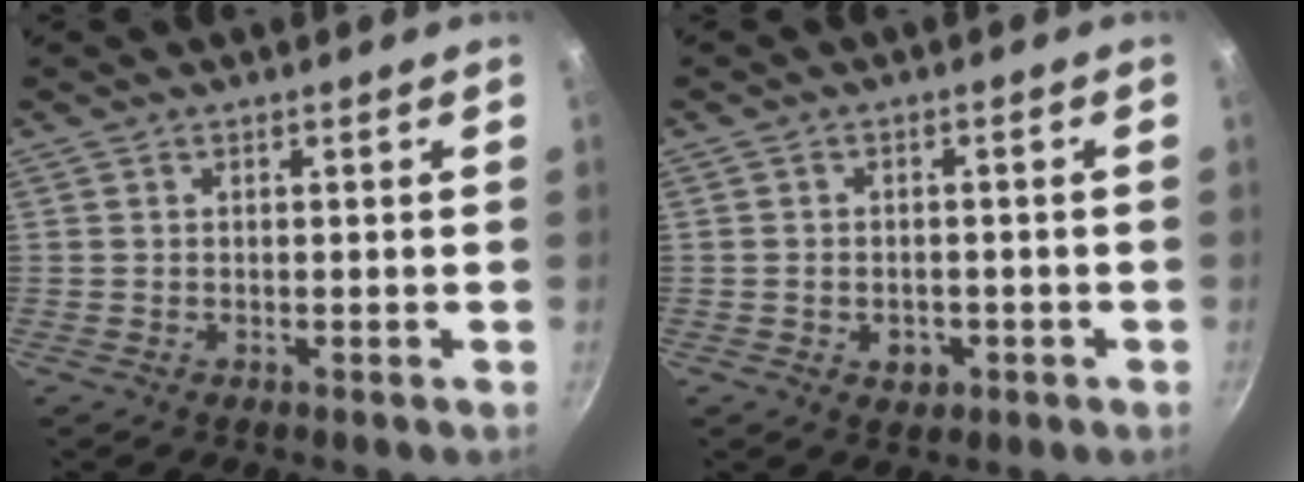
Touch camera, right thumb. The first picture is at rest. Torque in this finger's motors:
{"motor_torque": [-0.56, 0.01, -0.16, 0.02, 0.00]}